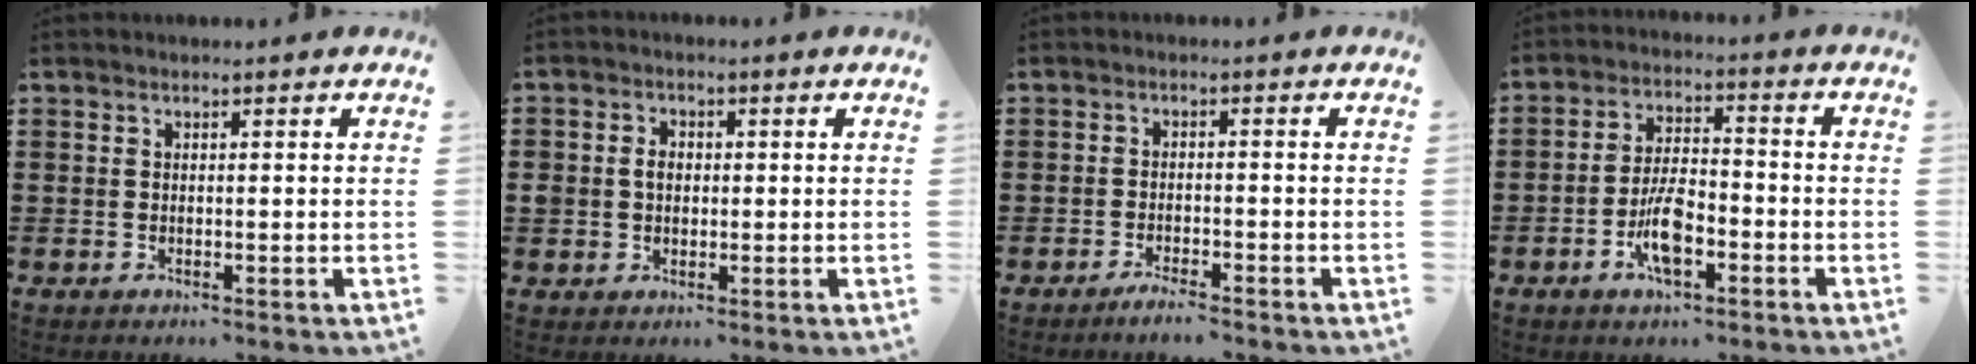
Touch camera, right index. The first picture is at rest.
{"total": 2.7, "force": [0.0, 2.4, 1.3], "torque": [-0.032, 0.009, -0.003]}
{"total": 2.1, "force": [-1.9, 0.1, 0.9], "torque": [-0.017, 0.002, -0.035]}
{"total": 7.7, "force": [-3.3, 3.2, 6.2], "torque": [-0.134, 0.000, -0.064]}